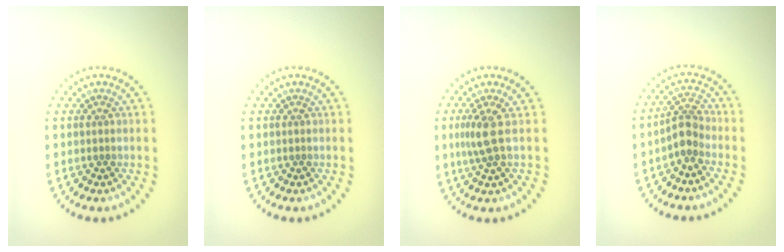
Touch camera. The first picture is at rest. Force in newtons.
{"total": 0.0}
{"total": 2.0, "press": 1.6, "slide": 1.2}
{"total": 2.5, "press": 1.9, "slide": 1.6}